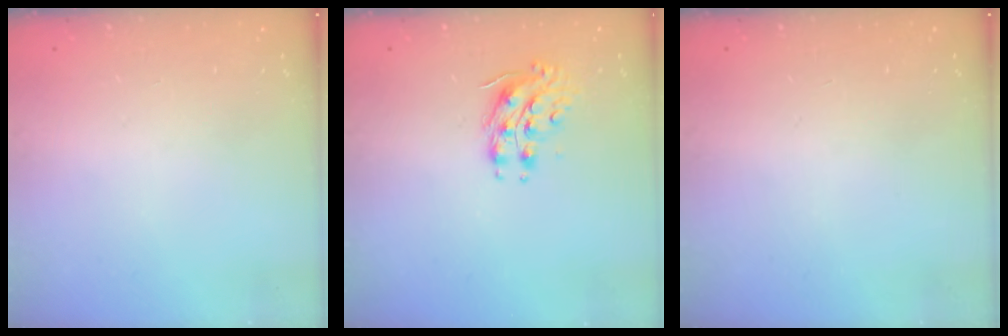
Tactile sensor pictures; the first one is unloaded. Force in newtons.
{"total": 8.7, "press": 8.7, "slide": 0.5}
{"total": 0.0}